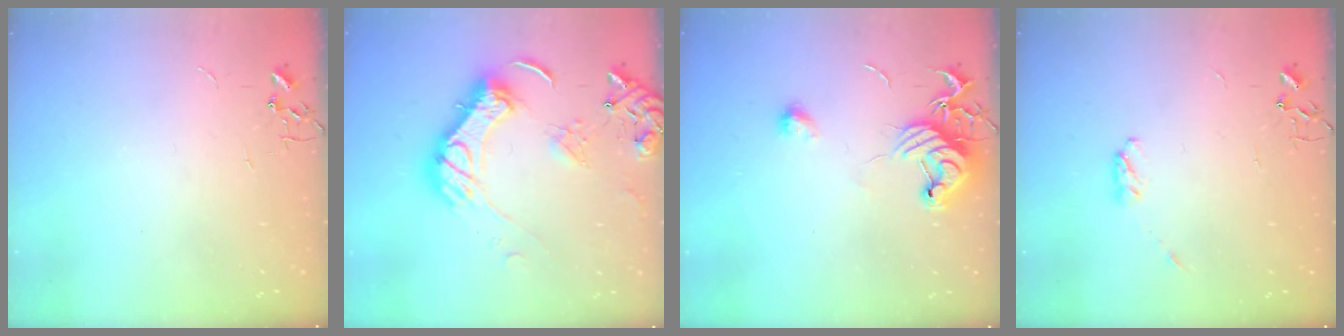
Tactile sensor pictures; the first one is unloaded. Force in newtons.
{"total": 18.6, "press": 18.4, "slide": 2.6}
{"total": 12.1, "press": 12.1, "slide": 0.4}
{"total": 4.0, "press": 3.9, "slide": 0.6}